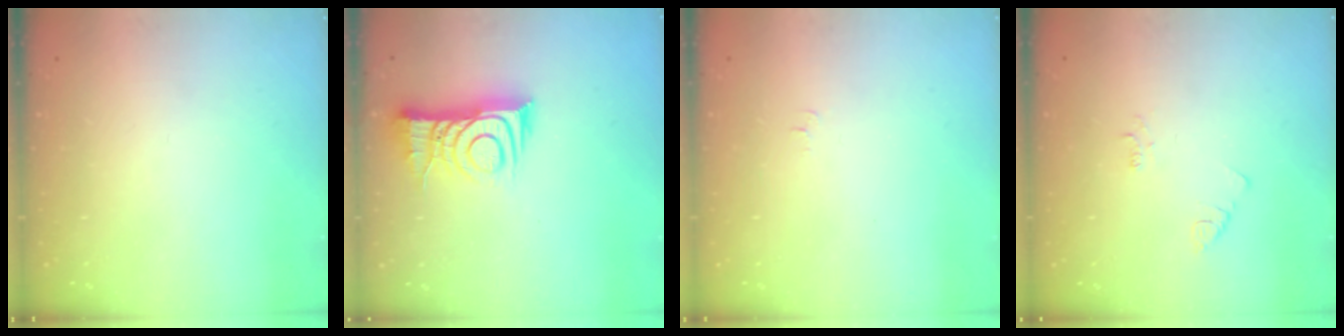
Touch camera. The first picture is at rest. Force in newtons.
{"total": 10.6, "press": 10.6, "slide": 1.0}
{"total": 4.3, "press": 4.2, "slide": 0.6}
{"total": 2.1, "press": 2.1, "slide": 0.4}